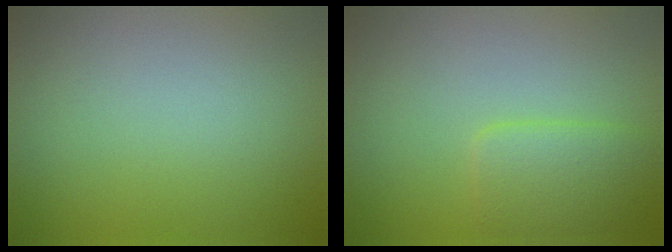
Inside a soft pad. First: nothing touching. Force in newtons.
{"total": 2.8, "press": 2.8, "slide": 0.1}